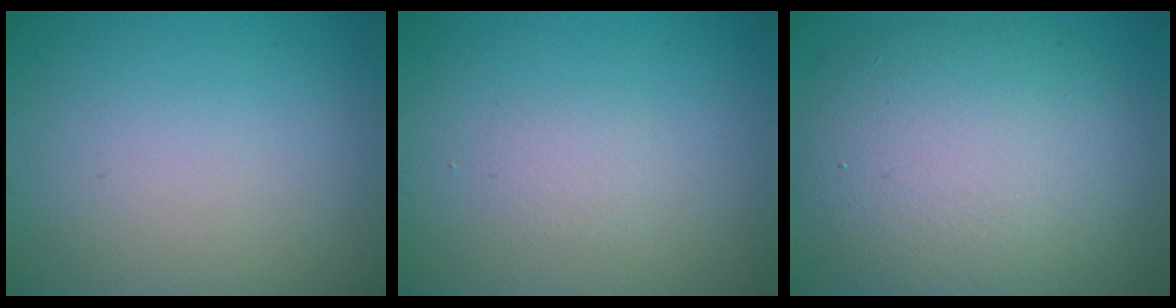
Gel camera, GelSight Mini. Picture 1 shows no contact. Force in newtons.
{"total": 0.9, "press": 0.9, "slide": 0.2}
{"total": 10.1, "press": 10.1, "slide": 0.6}